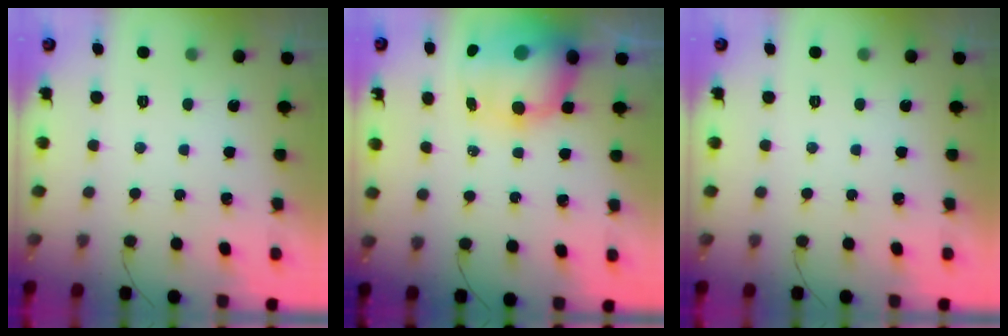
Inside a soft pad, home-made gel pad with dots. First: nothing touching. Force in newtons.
{"total": 12.1, "press": 11.6, "slide": 3.3}
{"total": 0.0}